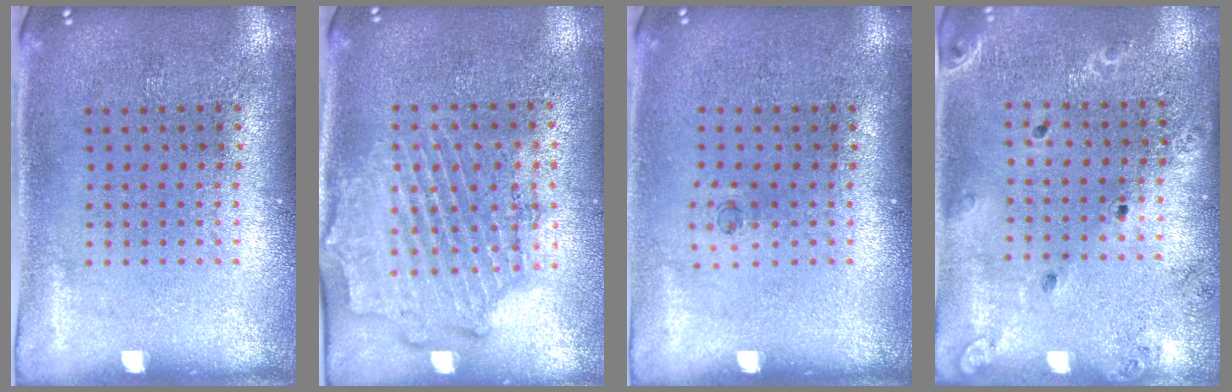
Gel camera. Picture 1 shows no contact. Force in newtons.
{"total": 1.8, "press": 1.7, "slide": 0.6}
{"total": 0.6, "press": 0.3, "slide": 0.5}
{"total": 1.5, "press": 1.5, "slide": 0.1}